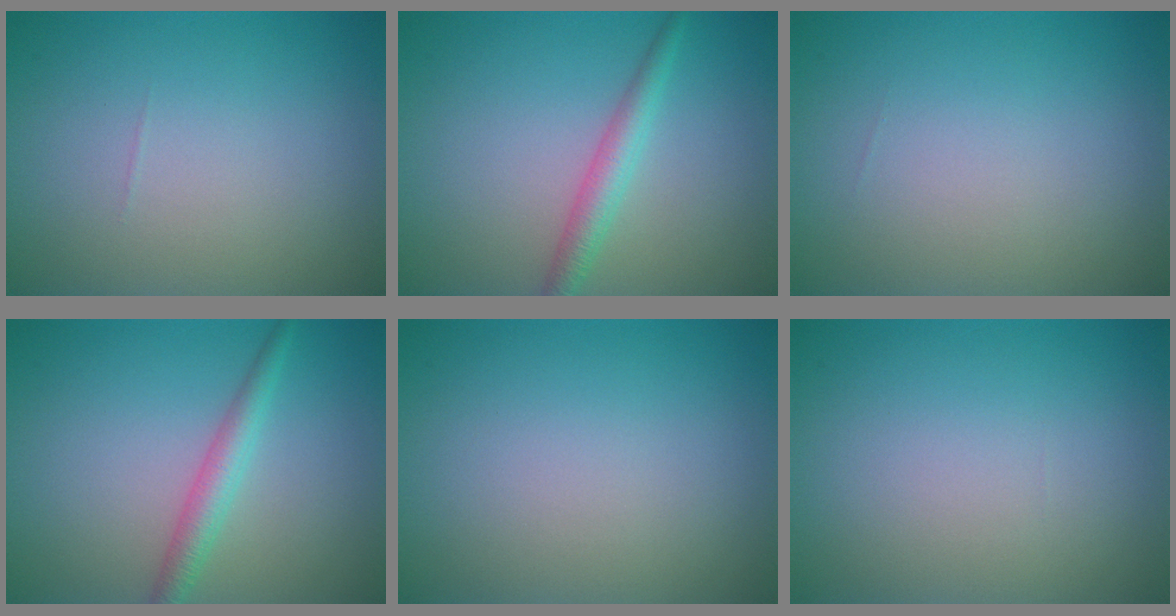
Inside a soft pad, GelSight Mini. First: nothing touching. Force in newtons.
{"total": 2.5, "press": 2.5, "slide": 0.1}
{"total": 0.0}
{"total": 2.5, "press": 2.5, "slide": 0.1}
{"total": 0.0}
{"total": 0.0}